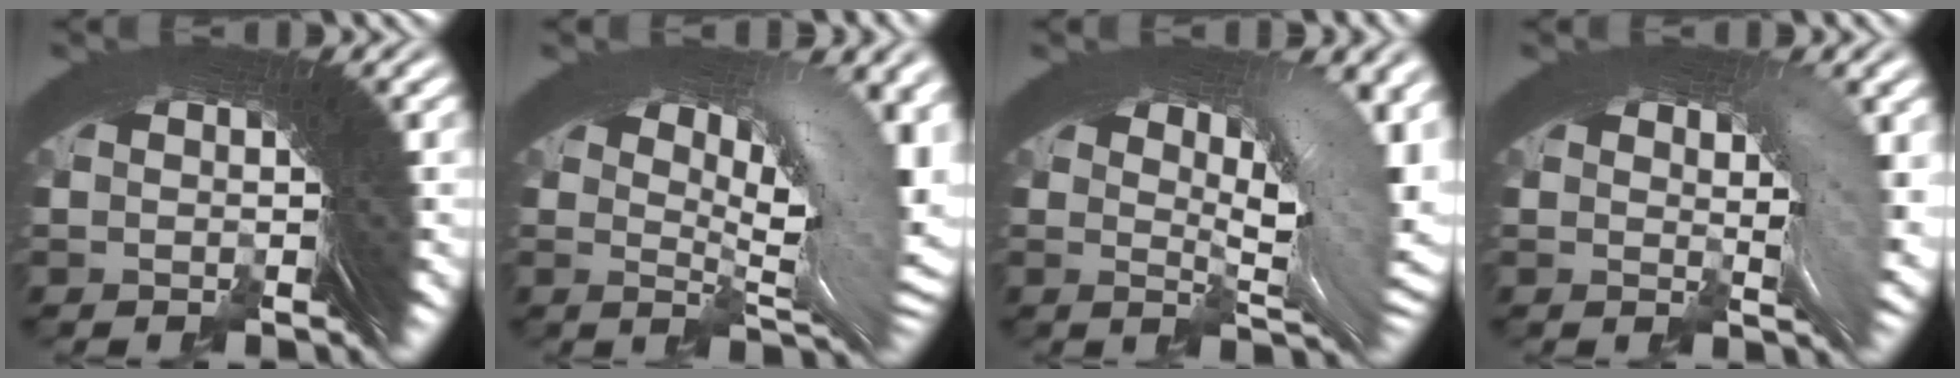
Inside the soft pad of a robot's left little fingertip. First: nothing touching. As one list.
[{"total": 7.0, "force": [1.2, 1.9, 6.6], "torque": [-0.064, 0.001, 0.021]}, {"total": 6.6, "force": [1.1, 1.8, 6.2], "torque": [-0.060, -0.001, 0.019]}, {"total": 3.5, "force": [0.4, 0.5, 3.5], "torque": [-0.031, -0.002, 0.008]}]